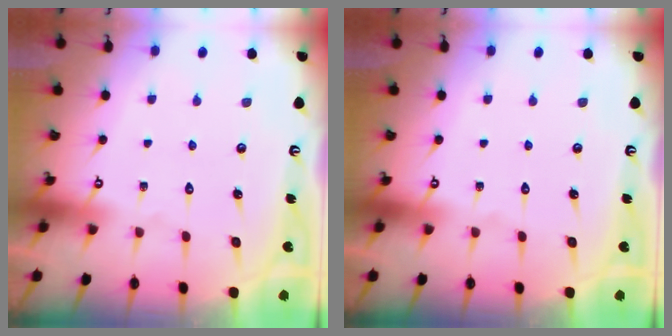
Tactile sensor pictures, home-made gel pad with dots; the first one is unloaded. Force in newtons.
{"total": 0.0}